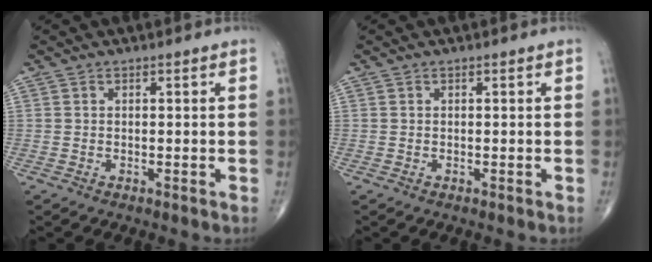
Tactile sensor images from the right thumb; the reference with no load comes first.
{"total": 0.0}